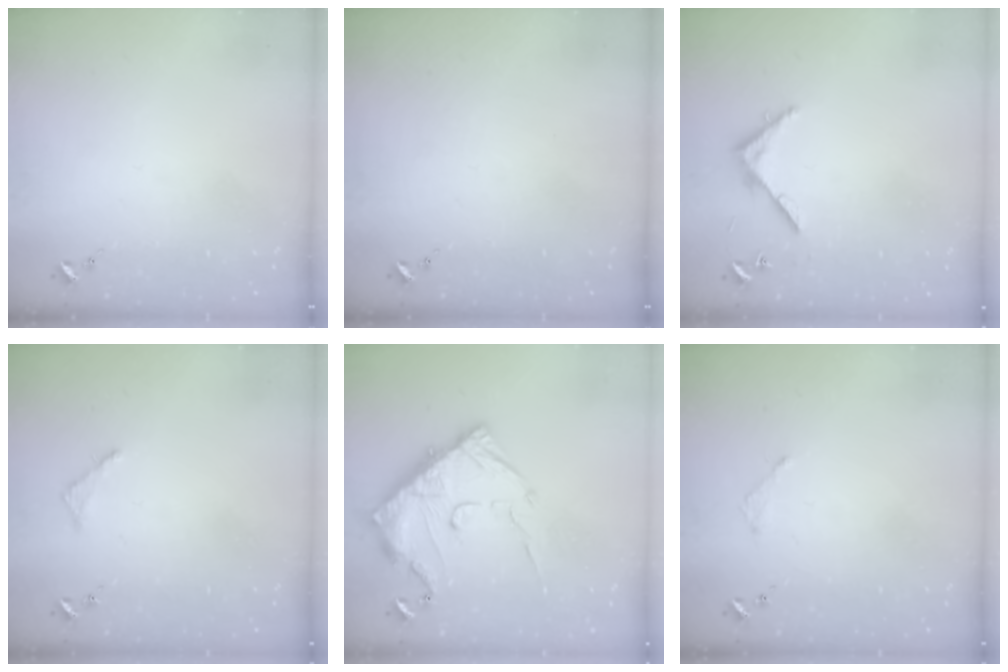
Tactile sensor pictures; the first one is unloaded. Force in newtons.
{"total": 0.0}
{"total": 5.0, "press": 5.0, "slide": 0.4}
{"total": 2.8, "press": 2.7, "slide": 0.3}
{"total": 17.5, "press": 17.5, "slide": 1.6}
{"total": 2.0, "press": 2.0, "slide": 0.3}